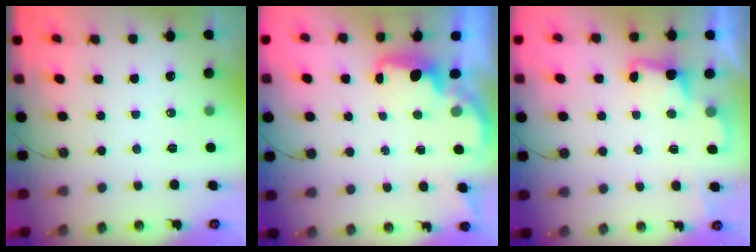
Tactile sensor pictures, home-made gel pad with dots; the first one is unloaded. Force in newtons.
{"total": 1.6, "press": 1.5, "slide": 0.7}
{"total": 3.1, "press": 3.0, "slide": 0.8}